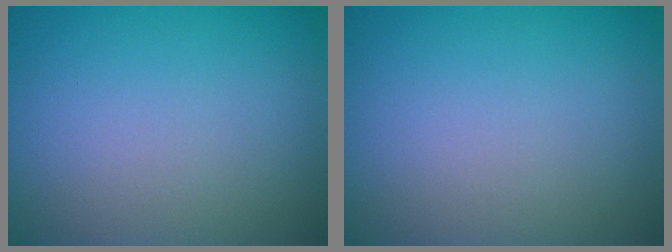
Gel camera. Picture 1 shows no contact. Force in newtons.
{"total": 0.0}